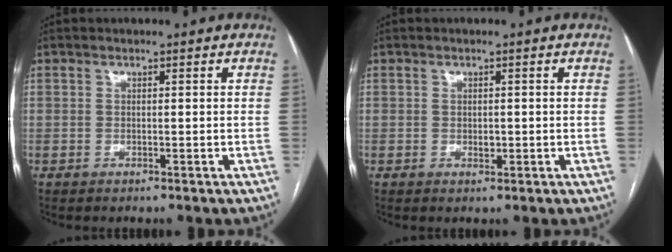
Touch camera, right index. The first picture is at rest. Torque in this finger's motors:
{"motor_torque": [-0.02, 0.02, 0.11, 0.02]}